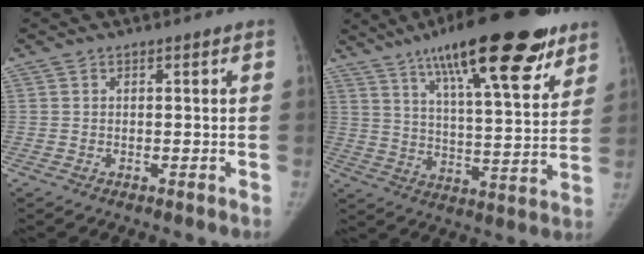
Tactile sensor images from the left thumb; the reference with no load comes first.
{"total": 25.1, "force": [15.5, 6.7, 18.6], "torque": [-0.262, -0.037, 0.238]}